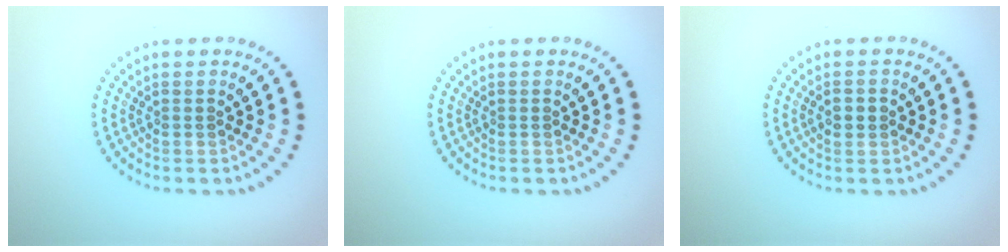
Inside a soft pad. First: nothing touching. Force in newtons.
{"total": 0.0}
{"total": 1.0, "press": 1.0, "slide": 0.0}